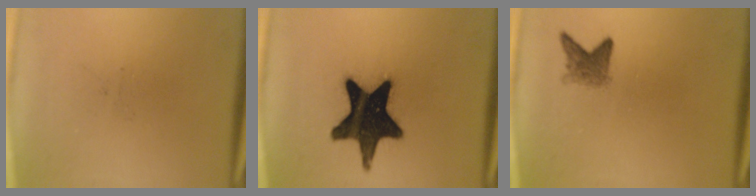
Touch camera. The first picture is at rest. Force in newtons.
{"total": 18.6}
{"total": 2.6}